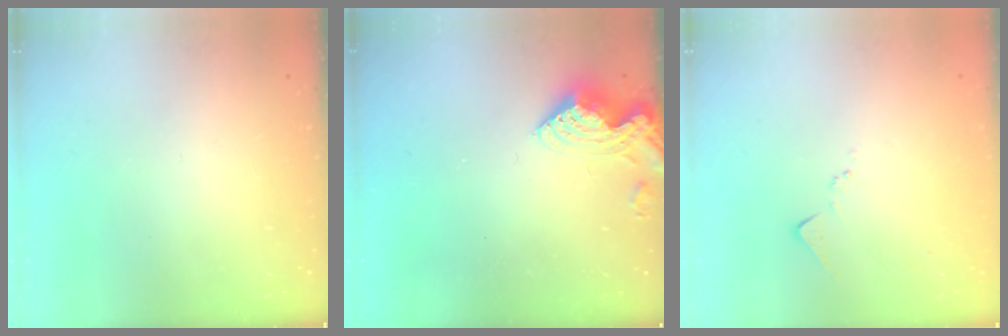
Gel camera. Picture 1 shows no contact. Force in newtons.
{"total": 8.2, "press": 8.2, "slide": 0.9}
{"total": 6.6, "press": 6.6, "slide": 0.7}